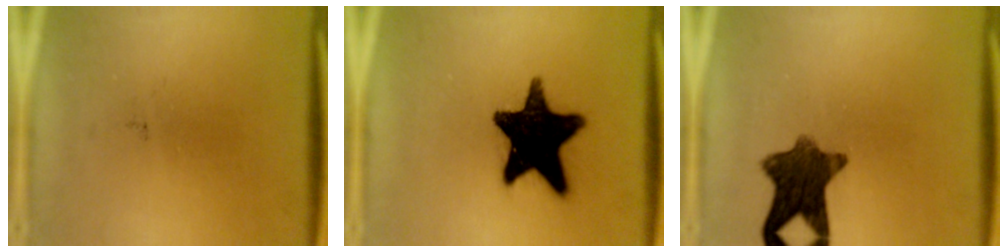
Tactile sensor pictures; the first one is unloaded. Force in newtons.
{"total": 17.4}
{"total": 9.5}